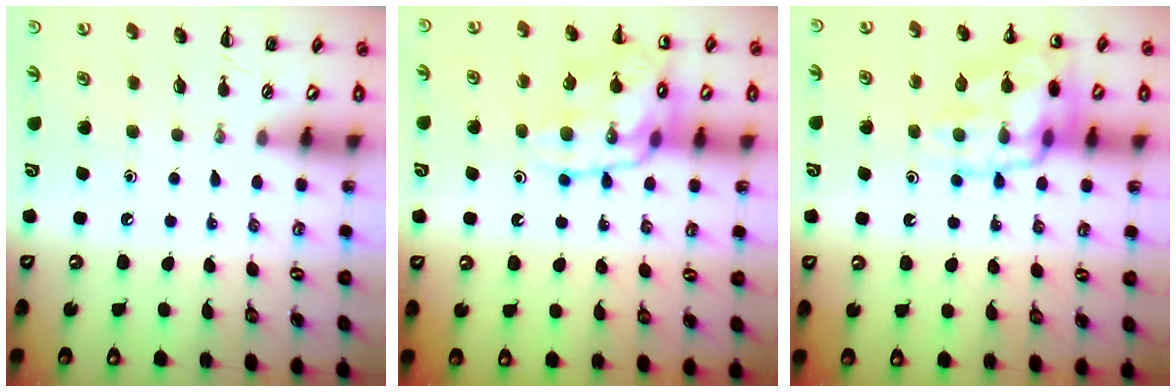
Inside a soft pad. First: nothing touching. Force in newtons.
{"total": 14.5, "press": 14.3, "slide": 1.9}
{"total": 15.2, "press": 15.1, "slide": 1.6}